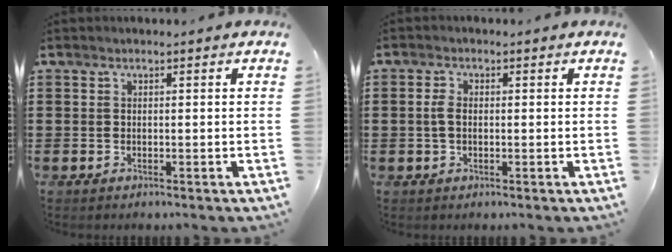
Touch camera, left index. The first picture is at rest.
{"total": 2.4, "force": [0.0, 1.3, 2.0], "torque": [-0.048, 0.002, -0.004]}